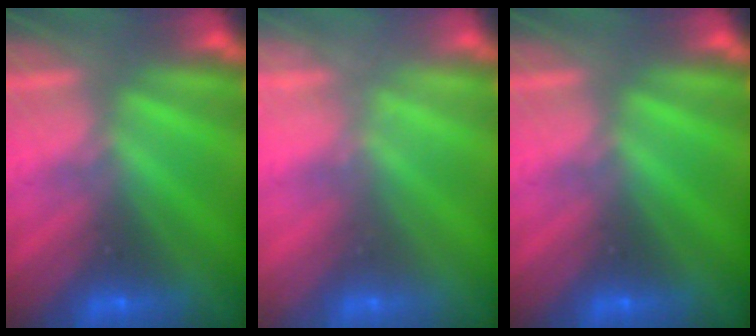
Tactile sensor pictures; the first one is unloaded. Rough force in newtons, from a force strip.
{"total": 2.1}
{"total": 0.0}